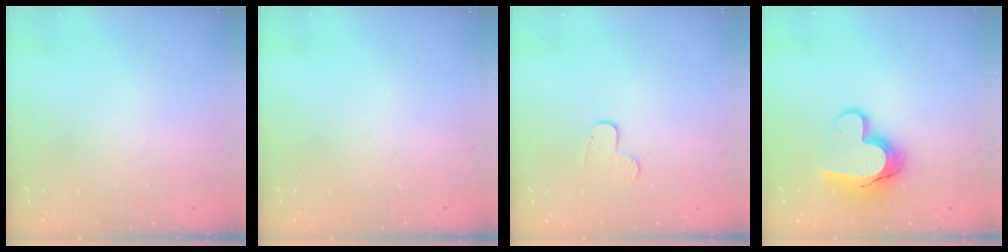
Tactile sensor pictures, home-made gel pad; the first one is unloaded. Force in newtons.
{"total": 0.0}
{"total": 4.5, "press": 4.5, "slide": 0.4}
{"total": 11.8, "press": 11.8, "slide": 1.0}